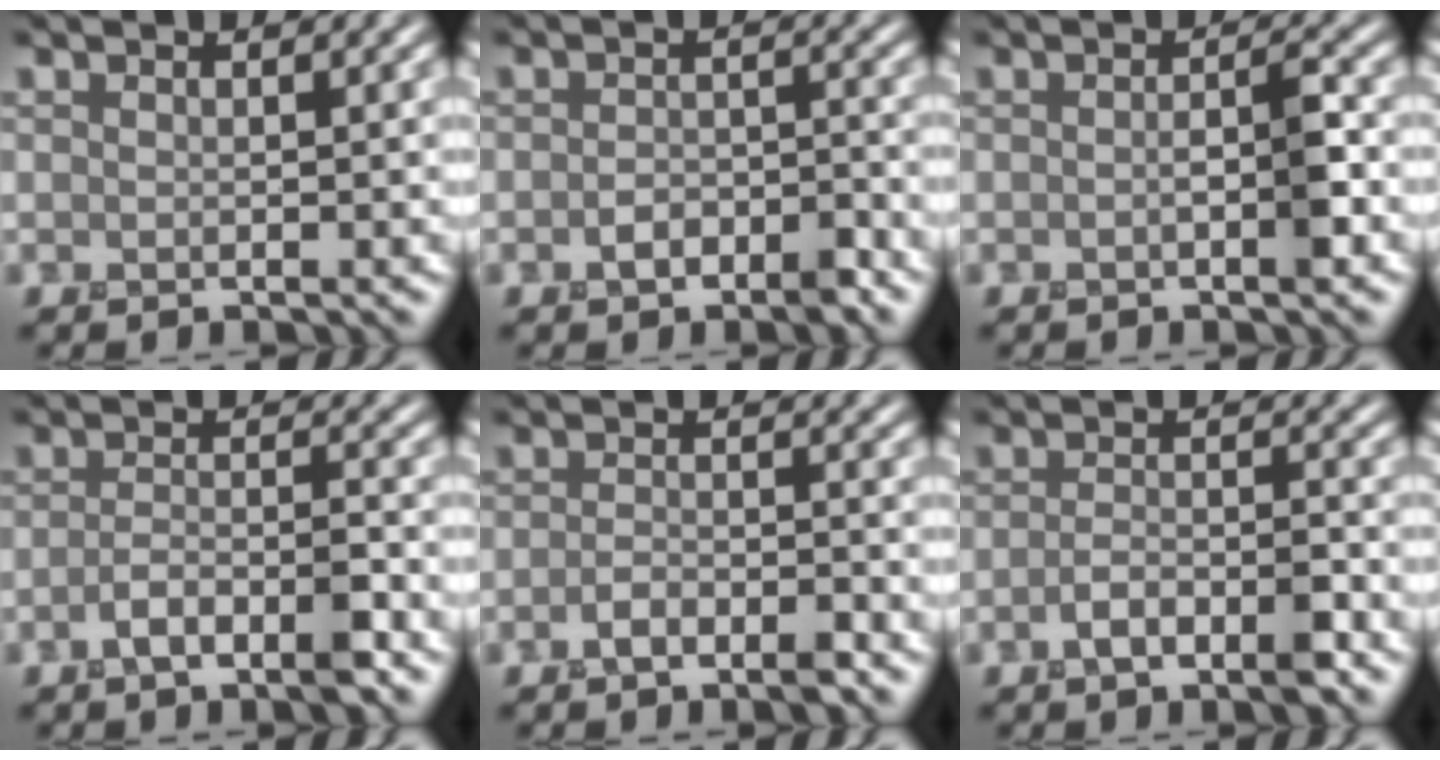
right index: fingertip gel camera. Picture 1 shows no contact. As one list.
[{"total": 2.5, "force": [-1.6, 1.3, 1.4], "torque": [-0.023, 0.008, -0.028]}, {"total": 2.0, "force": [-0.5, 0.3, 1.9], "torque": [-0.033, 0.006, -0.010]}, {"total": 3.2, "force": [-1.9, 0.9, 2.4], "torque": [-0.048, 0.008, -0.040]}, {"total": 2.4, "force": [-1.7, 0.8, 1.5], "torque": [-0.032, 0.007, -0.034]}, {"total": 3.0, "force": [-1.8, 1.0, 2.2], "torque": [-0.043, 0.008, -0.034]}]